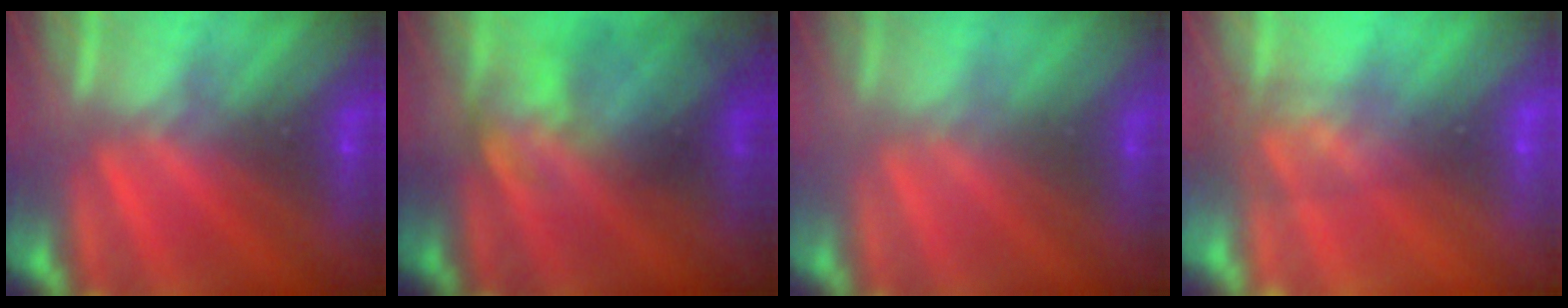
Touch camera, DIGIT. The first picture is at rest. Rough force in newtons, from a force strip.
{"total": 4.2}
{"total": 2.9}
{"total": 5.9}